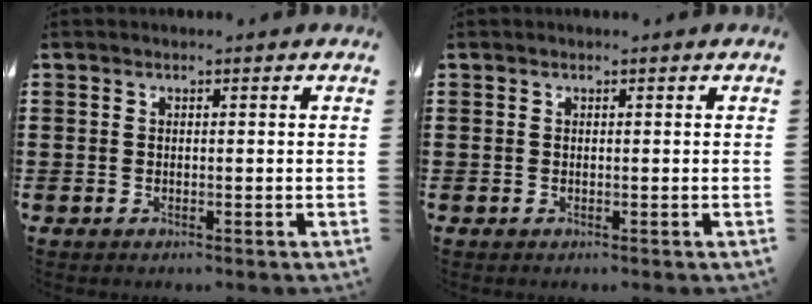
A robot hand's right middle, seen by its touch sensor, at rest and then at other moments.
{"total": 0.0}